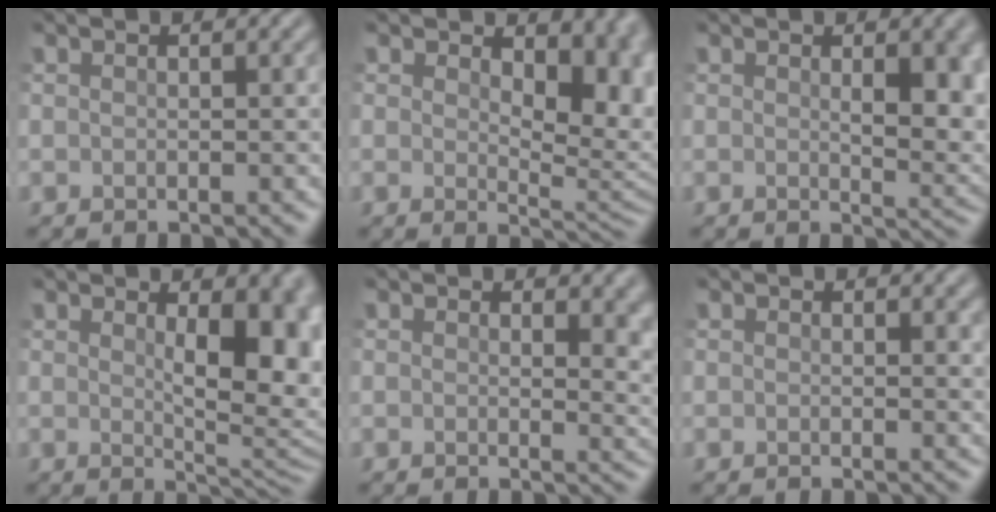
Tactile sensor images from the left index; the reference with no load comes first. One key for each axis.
{"total": 6.0, "fx": 1.7, "fy": 3.1, "fz": 4.8, "tx": -0.062, "ty": -0.009, "tz": 0.034}
{"total": 5.6, "fx": 1.1, "fy": 2.0, "fz": 5.1, "tx": -0.061, "ty": -0.005, "tz": 0.031}
{"total": 8.4, "fx": 1.5, "fy": 3.3, "fz": 7.6, "tx": -0.067, "ty": 0.003, "tz": 0.026}
{"total": 4.7, "fx": 1.6, "fy": 2.4, "fz": 3.7, "tx": -0.017, "ty": -0.004, "tz": 0.036}
{"total": 0.7, "fx": 0.5, "fy": 0.2, "fz": 0.5, "tx": 0.001, "ty": 0.001, "tz": 0.011}